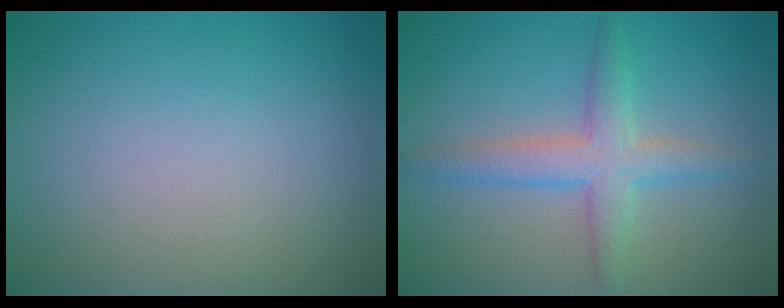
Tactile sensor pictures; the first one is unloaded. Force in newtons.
{"total": 3.6, "press": 3.6, "slide": 0.1}